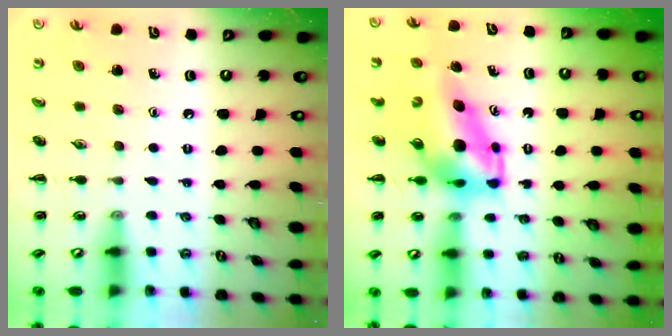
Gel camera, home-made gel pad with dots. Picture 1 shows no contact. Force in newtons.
{"total": 7.6, "press": 7.3, "slide": 2.0}